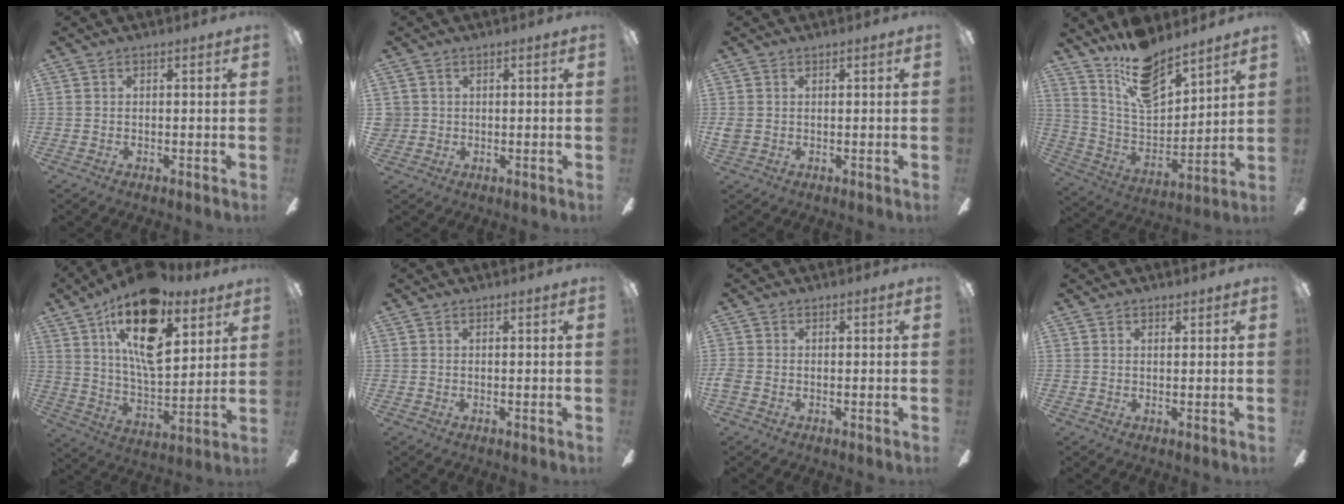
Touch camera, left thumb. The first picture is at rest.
{"total": 2.2, "force": [0.6, 2.1, 0.2], "torque": [-0.009, 0.004, 0.011]}
{"total": 1.4, "force": [0.3, 1.2, 0.6], "torque": [-0.014, 0.002, 0.006]}
{"total": 15.3, "force": [12.0, 6.1, 7.1], "torque": [-0.133, -0.078, 0.217]}
{"total": 20.9, "force": [11.6, 9.5, 14.6], "torque": [-0.233, -0.051, 0.196]}
{"total": 0.0}
{"total": 1.5, "force": [-0.4, 1.1, 0.8], "torque": [-0.013, 0.004, -0.007]}
{"total": 1.1, "force": [0.9, 0.6, 0.2], "torque": [0.003, -0.002, 0.016]}